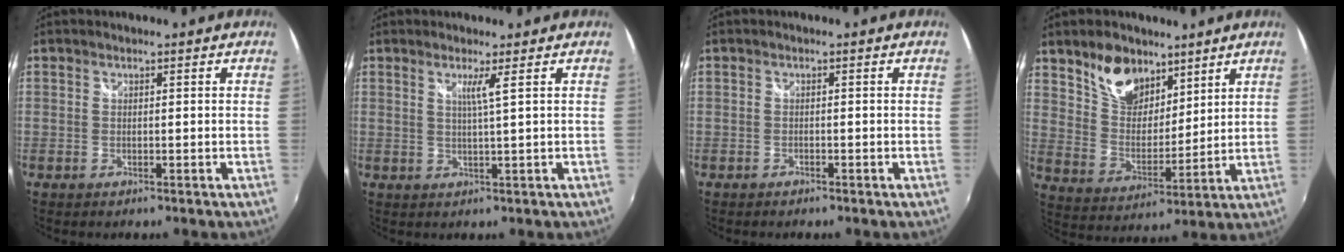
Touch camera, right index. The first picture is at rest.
{"total": 2.3, "force": [1.0, -0.9, 1.9], "torque": [-0.029, -0.006, 0.017]}
{"total": 0.8, "force": [-0.7, 0.2, 0.2], "torque": [-0.006, 0.001, -0.011]}
{"total": 11.4, "force": [7.8, 6.7, 5.0], "torque": [-0.092, 0.010, 0.152]}